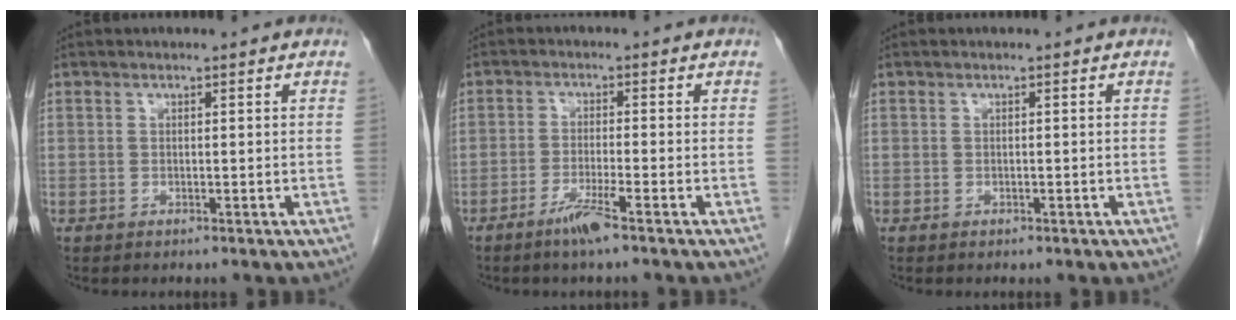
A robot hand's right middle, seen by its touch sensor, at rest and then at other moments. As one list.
[{"total": 3.9, "force": [-2.7, -0.3, 2.9], "torque": [-0.057, -0.007, -0.054]}, {"total": 0.6, "force": [-0.4, 0.4, 0.3], "torque": [-0.004, 0.001, -0.003]}]